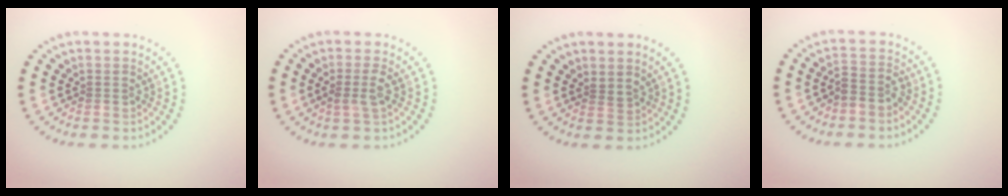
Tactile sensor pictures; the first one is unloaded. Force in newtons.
{"total": 1.4, "press": 1.2, "slide": 0.7}
{"total": 1.0, "press": 0.7, "slide": 0.7}
{"total": 2.0, "press": 1.7, "slide": 1.2}